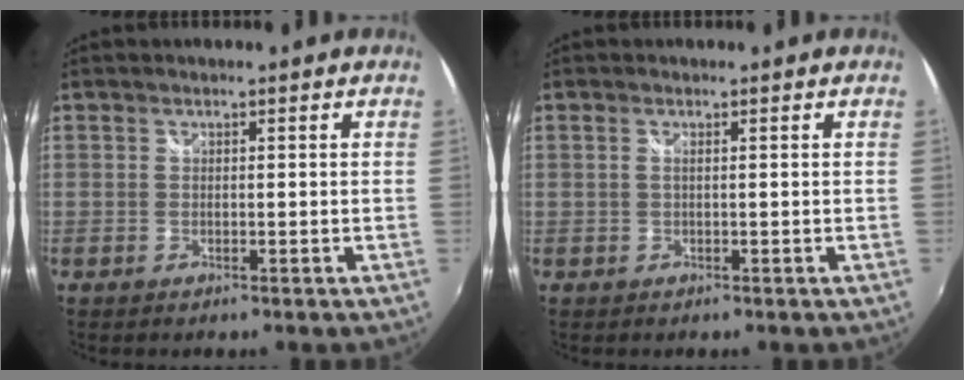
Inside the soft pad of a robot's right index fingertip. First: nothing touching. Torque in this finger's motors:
{"motor_torque": [-0.14, -0.18, 0.09, 0.01]}